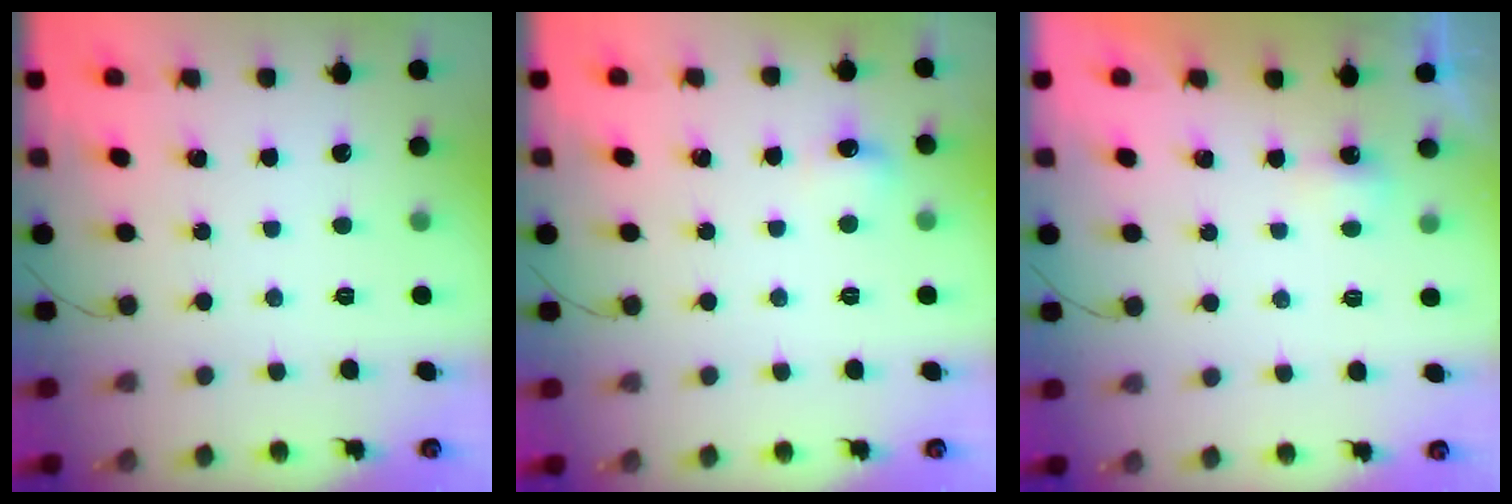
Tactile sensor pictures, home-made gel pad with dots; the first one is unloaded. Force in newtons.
{"total": 9.1, "press": 5.0, "slide": 7.7}
{"total": 2.3, "press": 2.2, "slide": 0.6}